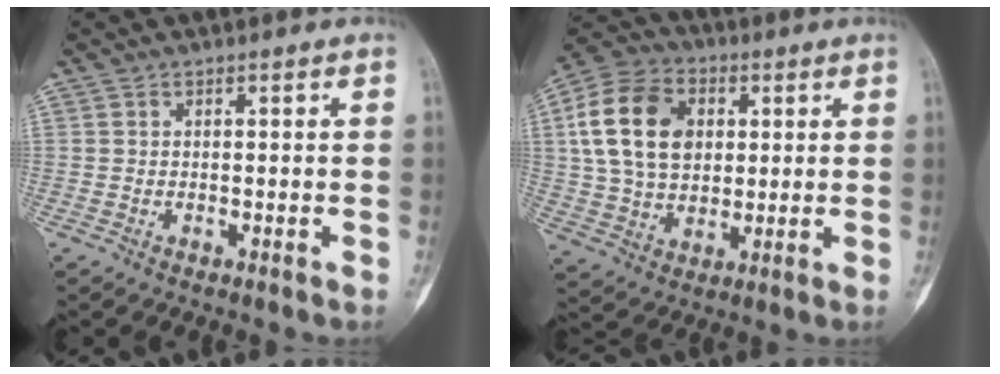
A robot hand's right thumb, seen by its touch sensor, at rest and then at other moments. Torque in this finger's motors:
{"motor_torque": [1.83, 2.59, 1.41, 0.25, 0.48]}